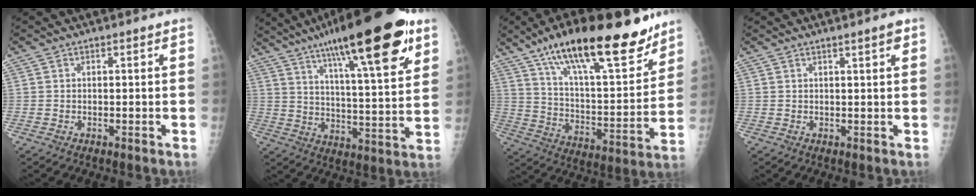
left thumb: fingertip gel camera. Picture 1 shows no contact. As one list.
[{"total": 26.1, "force": [15.2, 5.6, 20.5], "torque": [-0.303, -0.037, 0.235]}, {"total": 26.8, "force": [18.2, 8.0, 18.0], "torque": [-0.254, -0.063, 0.298]}, {"total": 1.8, "force": [1.2, 0.0, 1.4], "torque": [-0.020, -0.005, 0.017]}]